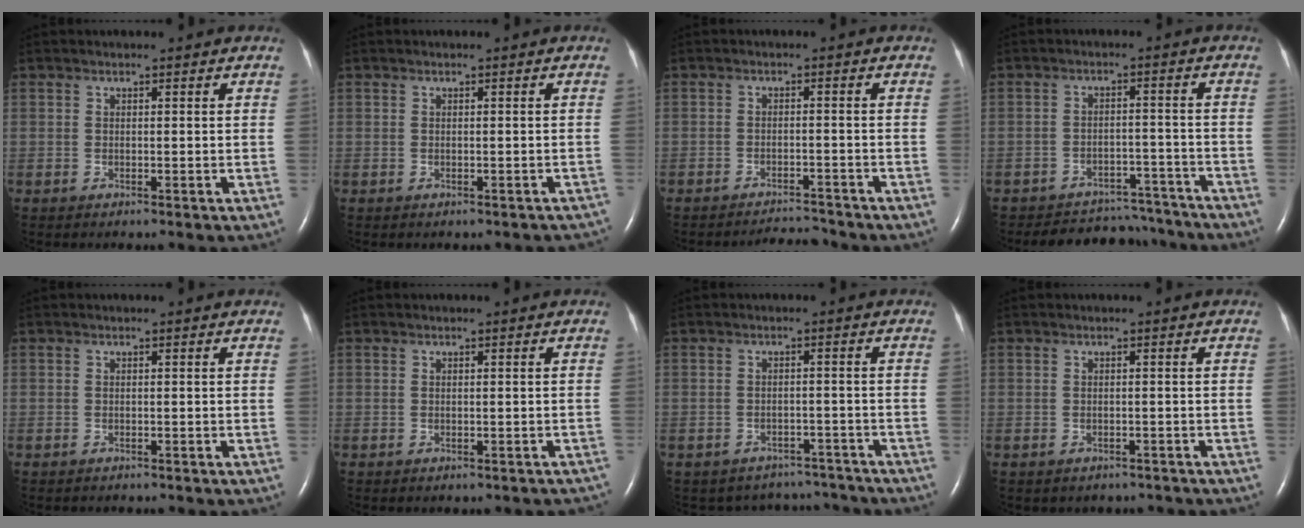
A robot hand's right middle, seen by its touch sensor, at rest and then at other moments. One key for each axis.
{"total": 2.8, "fx": -2.3, "fy": 1.3, "fz": 0.9, "tx": -0.001, "ty": 0.009, "tz": -0.019}
{"total": 3.8, "fx": -3.8, "fy": -0.1, "fz": -0.3, "tx": 0.000, "ty": -0.005, "tz": -0.060}
{"total": 11.7, "fx": -11.1, "fy": 3.6, "fz": 1.1, "tx": -0.009, "ty": 0.019, "tz": -0.140}
{"total": 0.8, "fx": -0.7, "fy": 0.3, "fz": 0.3, "tx": -0.013, "ty": -0.001, "tz": -0.008}
{"total": 2.4, "fx": -1.9, "fy": 1.2, "fz": 0.8, "tx": -0.002, "ty": 0.008, "tz": -0.016}
{"total": 8.5, "fx": -7.8, "fy": 3.5, "fz": -0.2, "tx": 0.005, "ty": 0.027, "tz": -0.086}
{"total": 3.1, "fx": -2.6, "fy": 1.7, "fz": 0.4, "tx": -0.009, "ty": 0.009, "tz": -0.029}